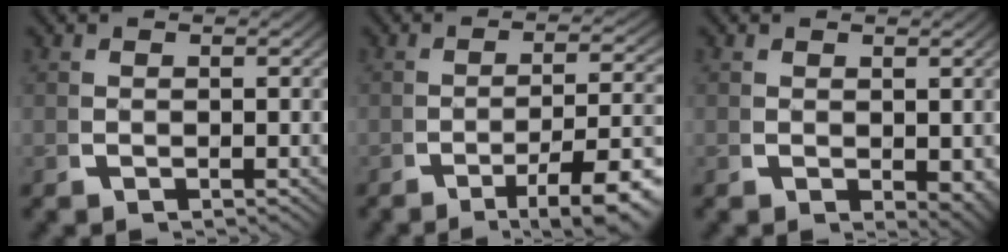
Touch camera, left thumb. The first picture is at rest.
{"total": 8.1, "force": [-4.2, 2.8, 6.3], "torque": [-0.083, -0.020, -0.046]}
{"total": 2.0, "force": [0.2, 1.2, 1.6], "torque": [-0.015, -0.015, 0.015]}